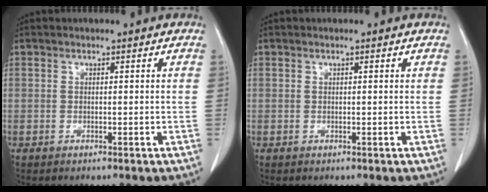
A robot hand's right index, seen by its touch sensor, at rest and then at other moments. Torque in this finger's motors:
{"motor_torque": [-0.09, 0.00, 0.02, -0.01]}